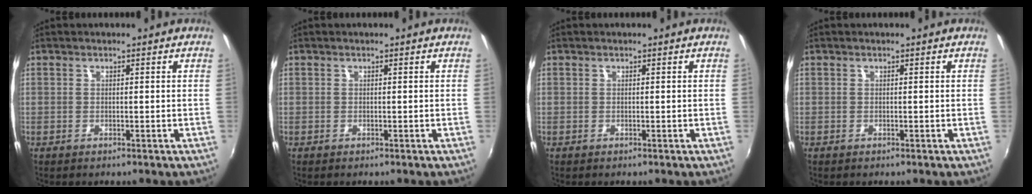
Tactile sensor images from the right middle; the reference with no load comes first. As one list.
[{"total": 0.0}, {"total": 0.0}, {"total": 0.0}]